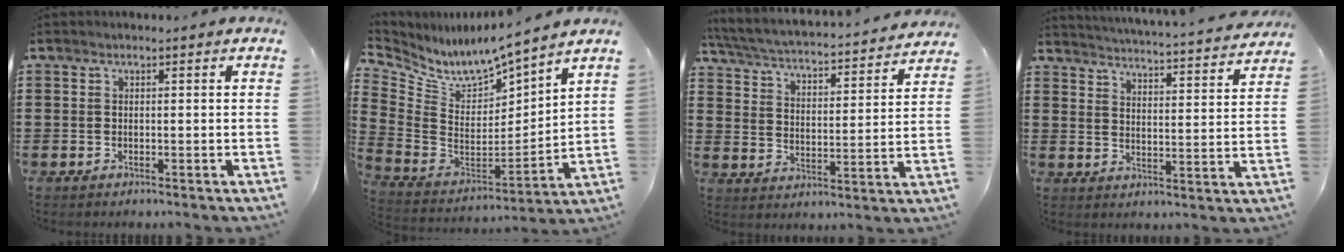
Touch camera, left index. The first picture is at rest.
{"total": 6.6, "force": [6.2, 1.4, 1.9], "torque": [-0.077, -0.055, 0.103]}
{"total": 3.7, "force": [3.5, -0.1, 1.1], "torque": [-0.044, -0.031, 0.049]}
{"total": 3.8, "force": [3.7, -0.7, 0.3], "torque": [-0.028, -0.038, 0.056]}